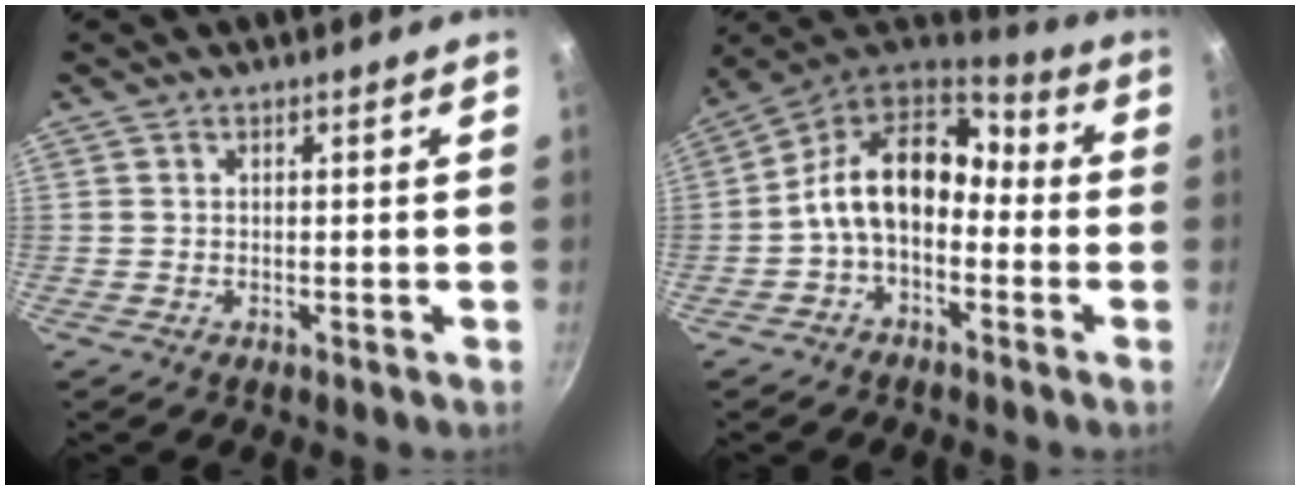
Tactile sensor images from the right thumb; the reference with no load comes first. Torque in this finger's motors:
{"motor_torque": [1.66, 3.33, 1.80, -0.68, 0.21]}